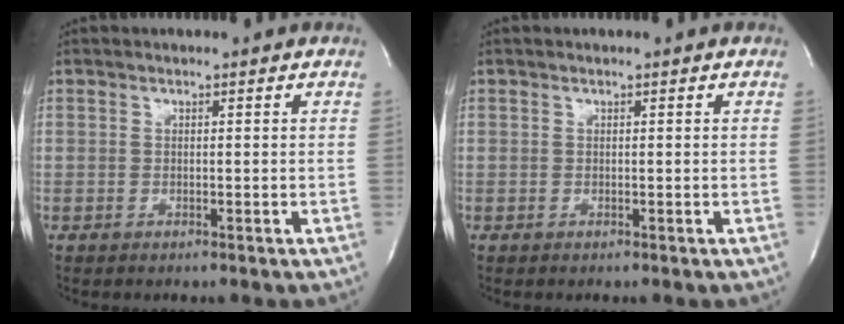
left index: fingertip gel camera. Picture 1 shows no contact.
{"total": 0.0}